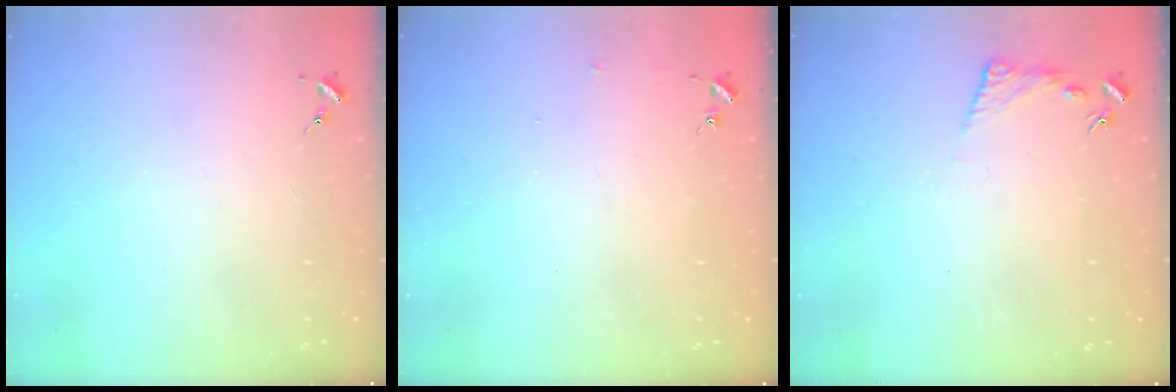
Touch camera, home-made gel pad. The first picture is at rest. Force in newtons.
{"total": 2.5, "press": 2.5, "slide": 0.2}
{"total": 6.0, "press": 6.0, "slide": 0.4}